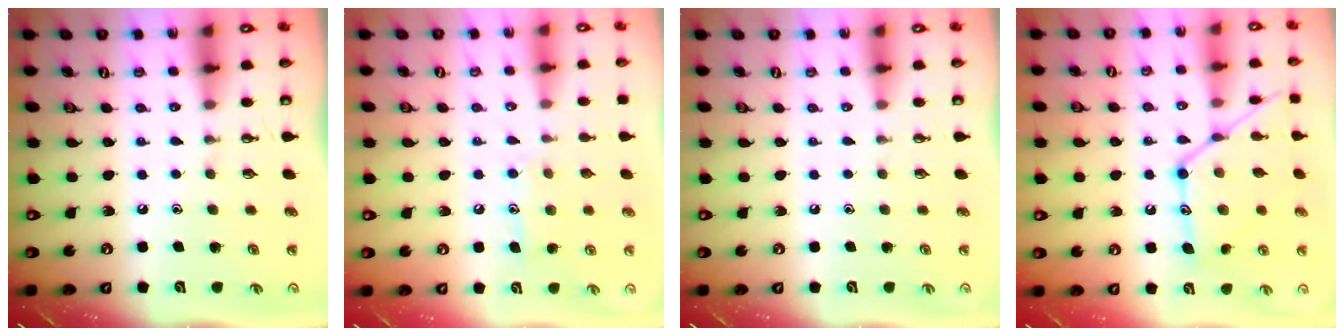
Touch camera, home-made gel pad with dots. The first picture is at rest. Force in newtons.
{"total": 9.2, "press": 9.2, "slide": 0.6}
{"total": 0.0}
{"total": 16.5, "press": 16.4, "slide": 1.2}